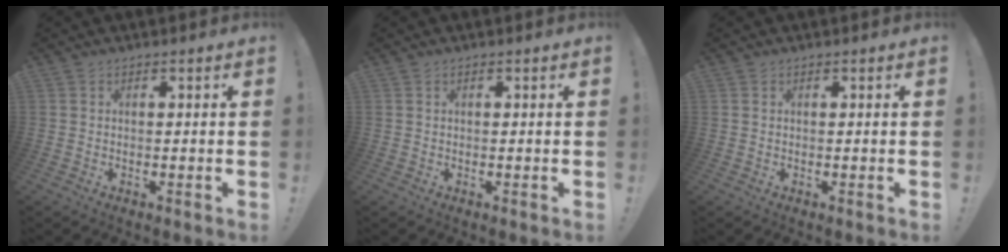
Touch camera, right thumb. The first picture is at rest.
{"total": 0.0}
{"total": 0.0}